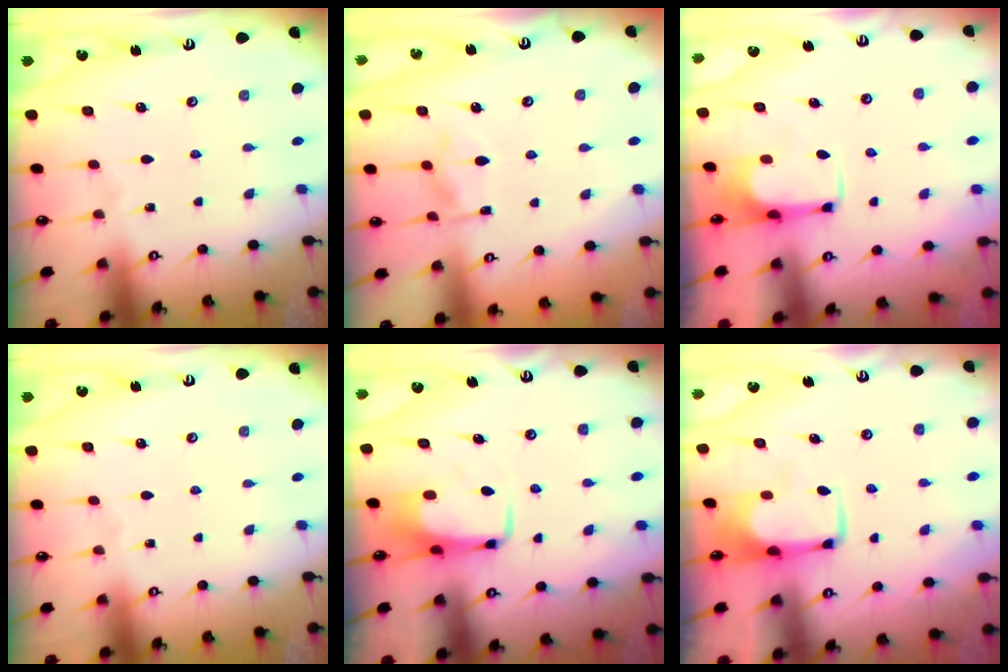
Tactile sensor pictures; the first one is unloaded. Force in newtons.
{"total": 3.7, "press": 3.4, "slide": 1.4}
{"total": 0.8, "press": 0.1, "slide": 0.8}
{"total": 0.0}
{"total": 5.4, "press": 5.3, "slide": 0.8}
{"total": 1.8, "press": 1.7, "slide": 0.5}